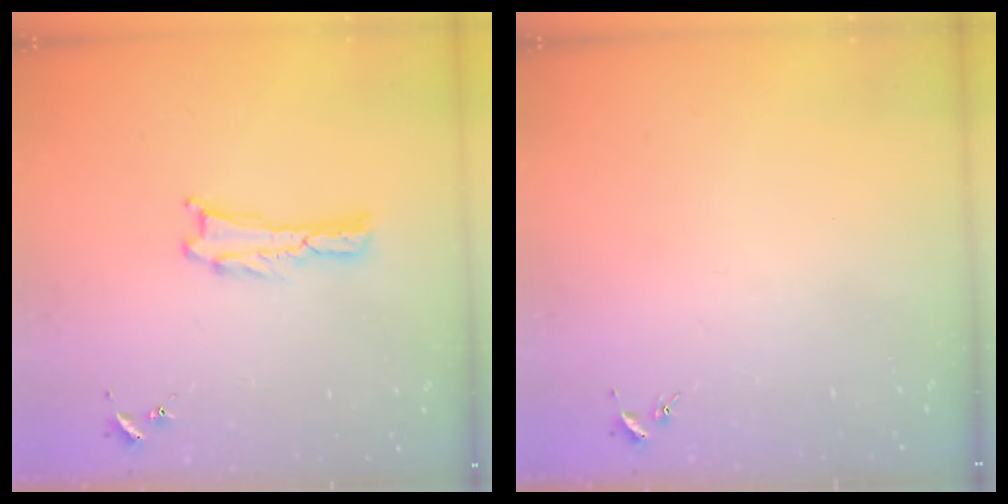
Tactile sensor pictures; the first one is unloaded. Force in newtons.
{"total": 0.0}